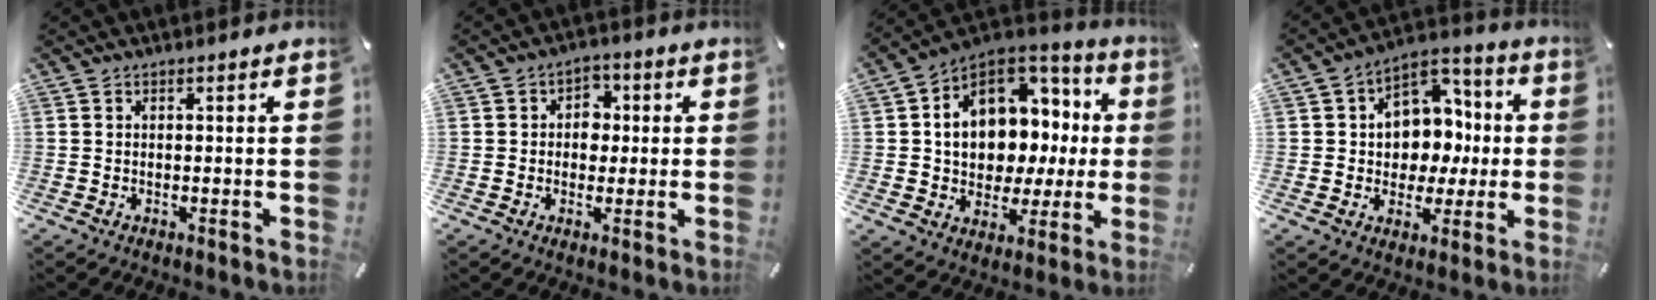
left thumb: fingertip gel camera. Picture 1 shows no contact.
{"total": 5.1, "force": [-0.3, 4.6, 2.4], "torque": [-0.028, 0.008, -0.011]}
{"total": 13.1, "force": [2.8, 10.5, 7.4], "torque": [-0.109, -0.034, 0.054]}
{"total": 10.9, "force": [0.0, 10.1, 4.0], "torque": [-0.049, -0.001, 0.009]}